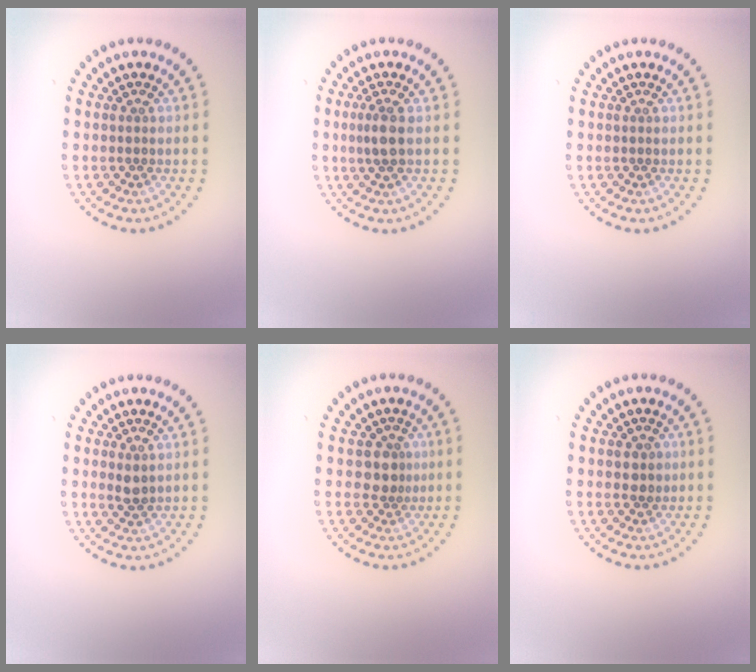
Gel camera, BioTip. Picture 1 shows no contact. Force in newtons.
{"total": 1.9, "press": 1.7, "slide": 0.9}
{"total": 0.0}
{"total": 1.3, "press": 1.2, "slide": 0.3}
{"total": 2.2, "press": 1.7, "slide": 1.3}
{"total": 1.4, "press": 1.3, "slide": 0.4}